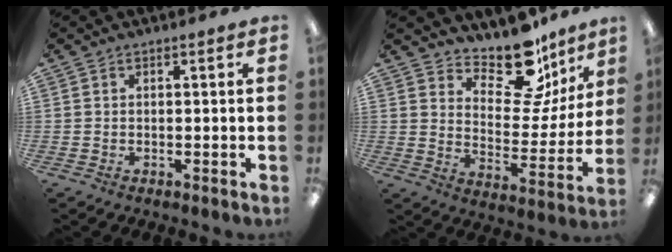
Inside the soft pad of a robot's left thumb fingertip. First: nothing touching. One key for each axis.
{"total": 16.5, "fx": 13.1, "fy": 6.7, "fz": 7.4, "tx": -0.108, "ty": -0.098, "tz": 0.224}